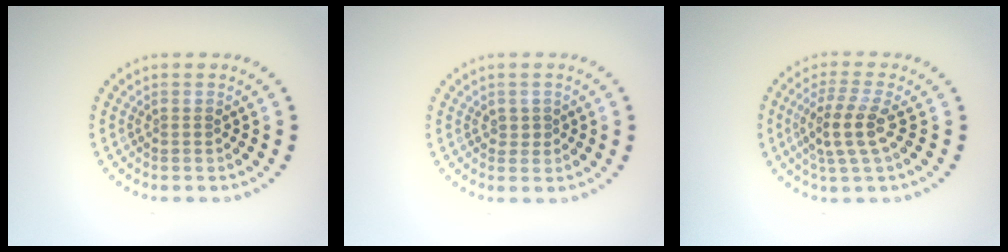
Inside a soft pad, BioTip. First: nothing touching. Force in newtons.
{"total": 0.5, "press": 0.4, "slide": 0.3}
{"total": 3.4, "press": 2.9, "slide": 1.7}